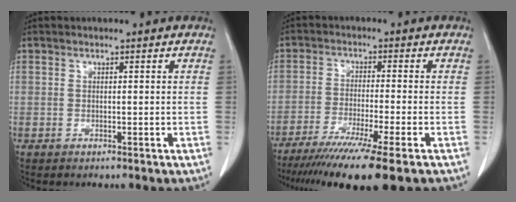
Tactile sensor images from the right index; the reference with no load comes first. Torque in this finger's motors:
{"motor_torque": [1.65, -0.49, 0.74, 0.21]}